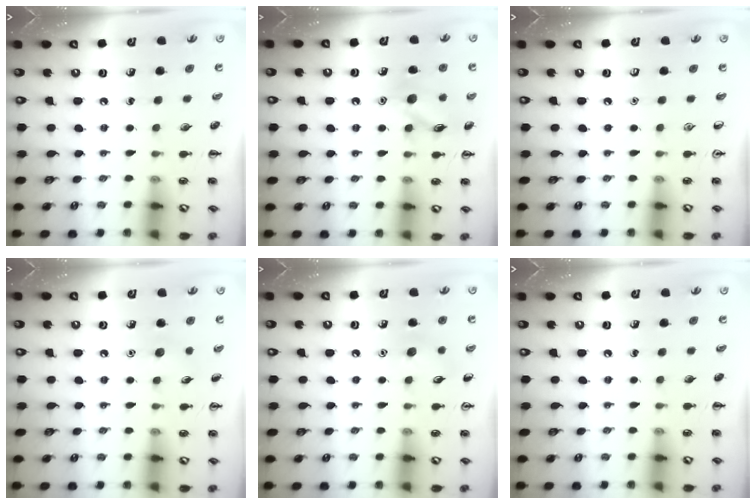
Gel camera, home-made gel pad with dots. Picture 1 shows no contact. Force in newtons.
{"total": 11.2, "press": 11.2, "slide": 0.5}
{"total": 0.0}
{"total": 5.1, "press": 4.9, "slide": 1.4}
{"total": 5.9, "press": 5.6, "slide": 1.9}
{"total": 0.0}